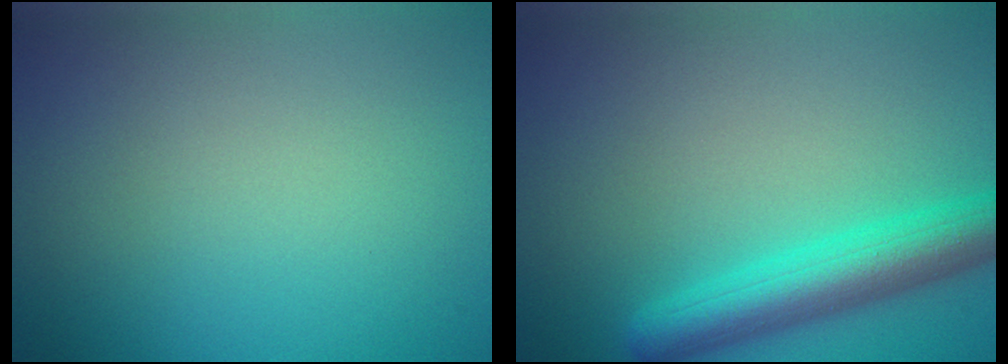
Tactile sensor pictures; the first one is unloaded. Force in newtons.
{"total": 5.4, "press": 5.4, "slide": 0.2}